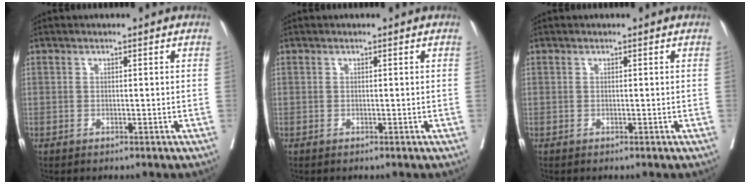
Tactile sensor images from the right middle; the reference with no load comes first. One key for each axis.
{"total": 0.0}
{"total": 0.0}